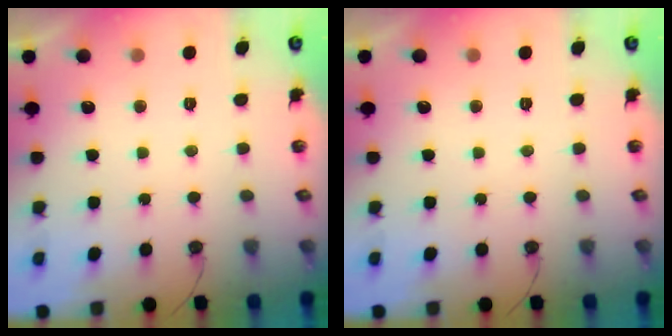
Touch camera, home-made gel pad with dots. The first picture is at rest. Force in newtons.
{"total": 0.0}